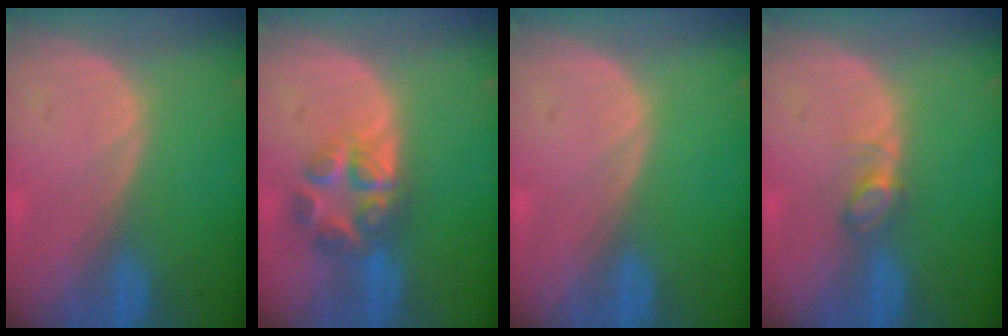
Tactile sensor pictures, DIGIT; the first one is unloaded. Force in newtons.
{"total": 7.0, "press": 5.9, "slide": 3.8}
{"total": 0.0}
{"total": 2.5, "press": 2.4, "slide": 0.3}